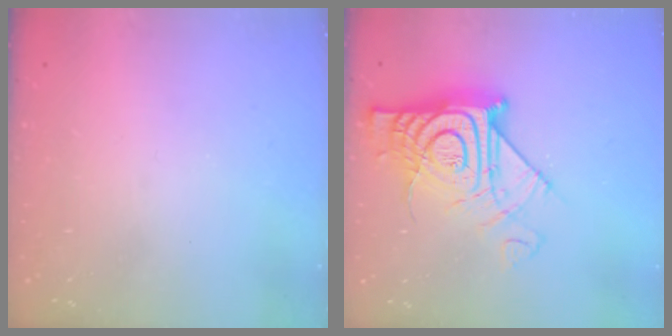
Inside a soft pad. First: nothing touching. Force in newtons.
{"total": 15.9, "press": 15.7, "slide": 1.9}